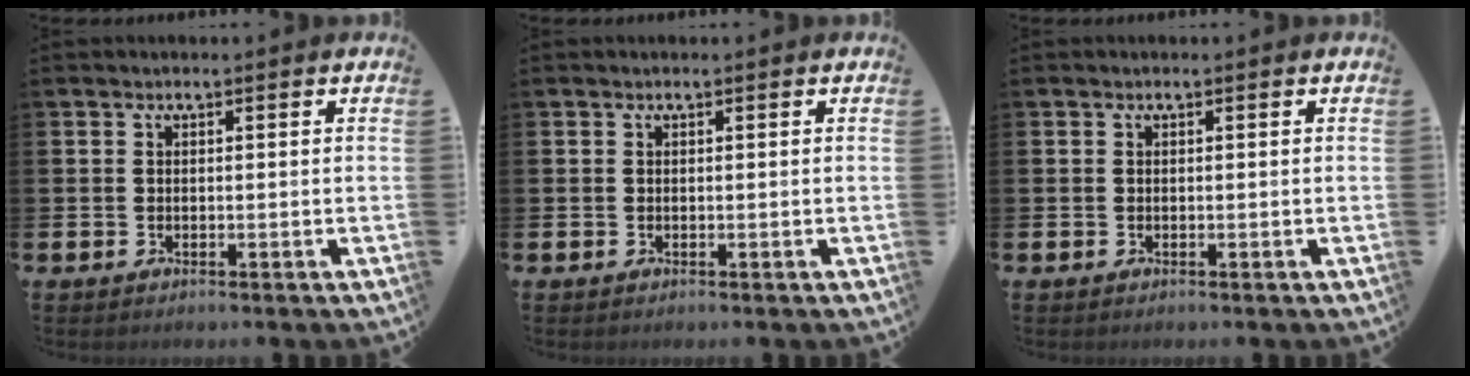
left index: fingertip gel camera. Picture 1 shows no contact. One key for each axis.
{"total": 0.0}
{"total": 0.0}